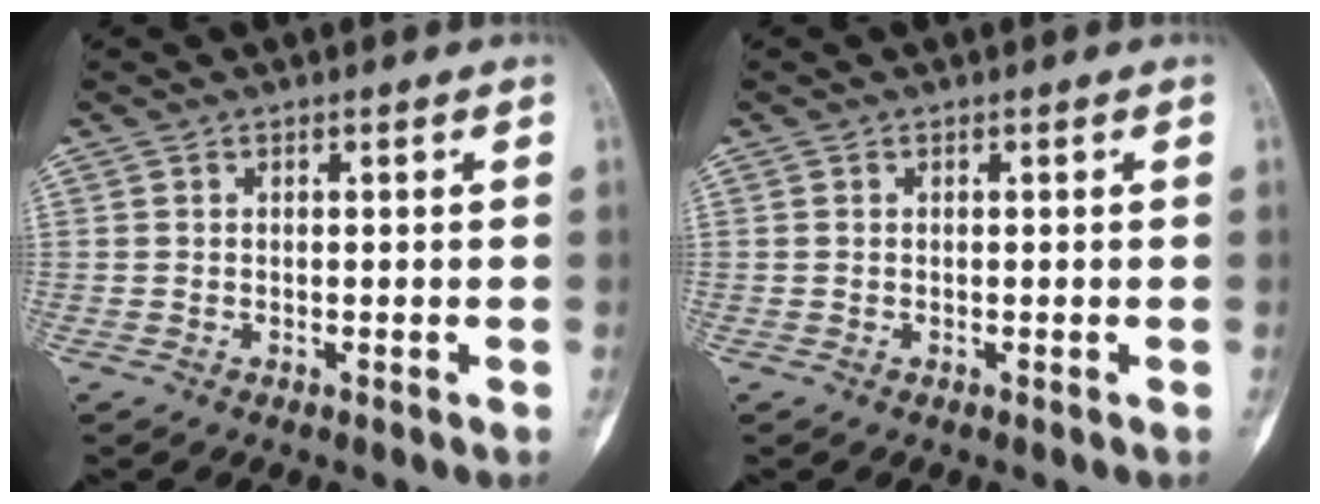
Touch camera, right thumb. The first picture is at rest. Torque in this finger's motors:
{"motor_torque": [-0.33, -0.01, -0.29, 0.23, -0.01]}